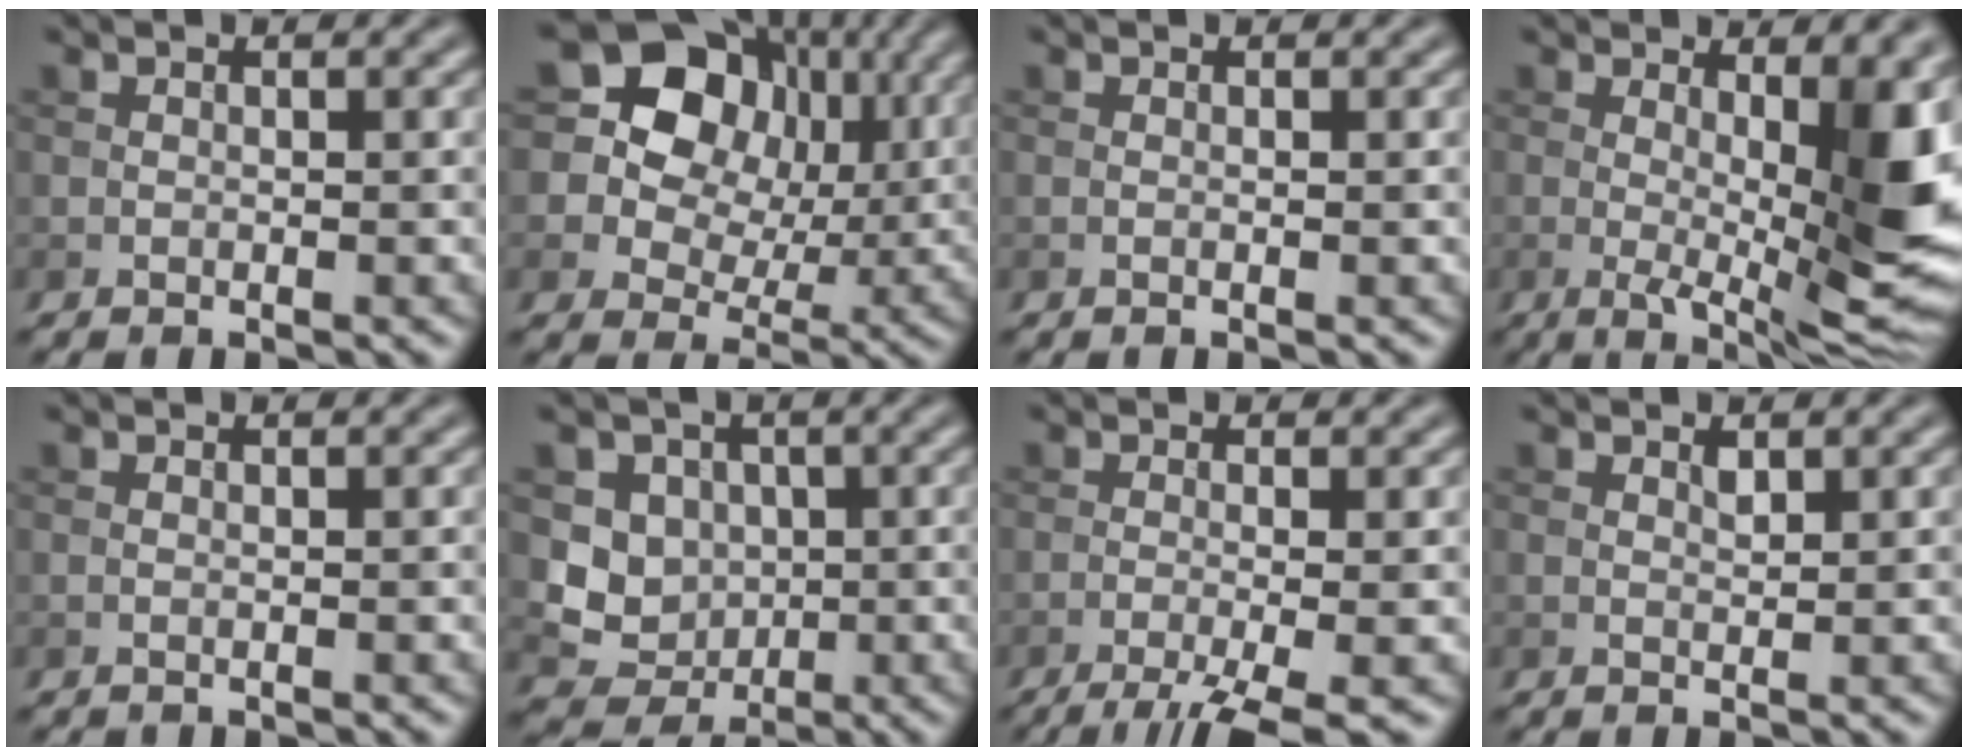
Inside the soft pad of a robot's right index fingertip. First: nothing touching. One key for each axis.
{"total": 14.6, "fx": 5.3, "fy": 11.6, "fz": 7.2, "tx": -0.164, "ty": 0.058, "tz": 0.086}
{"total": 0.6, "fx": -0.1, "fy": 0.1, "fz": 0.6, "tx": -0.008, "ty": -0.003, "tz": -0.003}
{"total": 10.5, "fx": 0.4, "fy": 2.9, "fz": 10.0, "tx": -0.136, "ty": -0.012, "tz": 0.007}
{"total": 0.0}
{"total": 4.4, "fx": 0.2, "fy": 4.1, "fz": 1.5, "tx": -0.016, "ty": -0.008, "tz": 0.001}
{"total": 6.0, "fx": -3.1, "fy": 1.5, "fz": 4.9, "tx": -0.070, "ty": -0.008, "tz": -0.054}
{"total": 0.8, "fx": 0.6, "fy": 0.2, "fz": 0.5, "tx": -0.013, "ty": -0.004, "tz": 0.011}